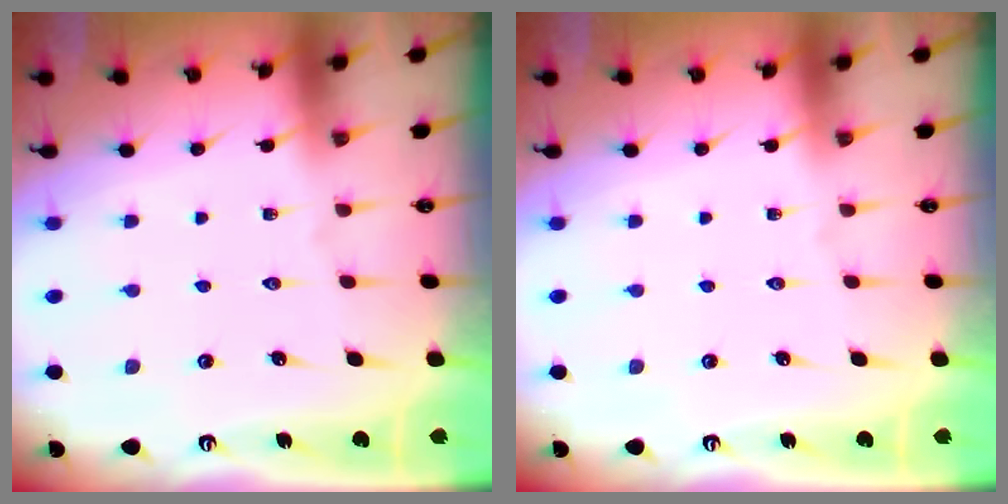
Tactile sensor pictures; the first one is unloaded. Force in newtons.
{"total": 0.0}